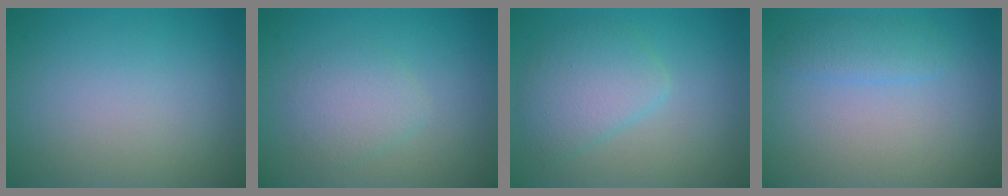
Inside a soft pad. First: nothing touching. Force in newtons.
{"total": 2.3, "press": 2.3, "slide": 0.1}
{"total": 3.7, "press": 3.7, "slide": 0.1}
{"total": 1.6, "press": 1.6, "slide": 0.2}